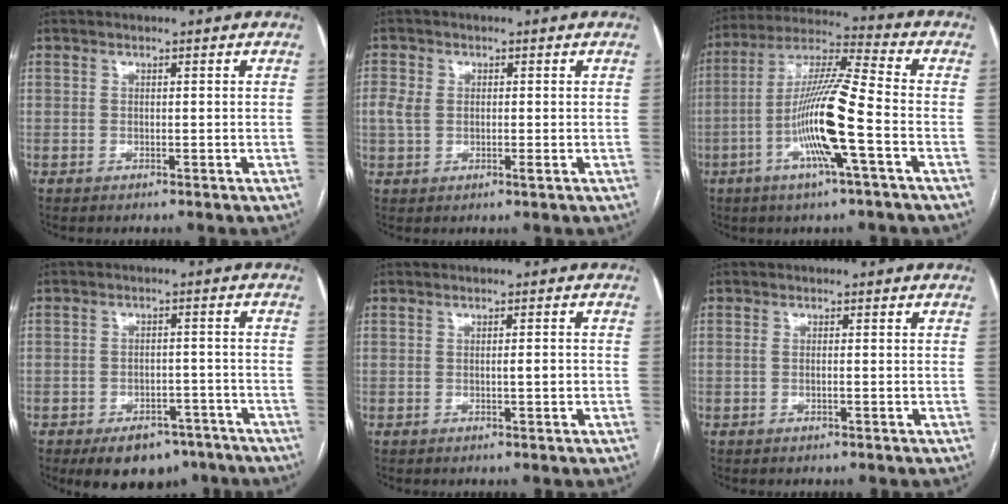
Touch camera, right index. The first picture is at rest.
{"total": 3.6, "force": [0.1, 2.2, 2.9], "torque": [-0.068, 0.006, 0.006]}
{"total": 14.1, "force": [-4.2, 0.0, 13.4], "torque": [-0.261, 0.002, -0.084]}
{"total": 9.2, "force": [-6.7, 5.1, 3.8], "torque": [-0.039, 0.015, -0.091]}
{"total": 1.6, "force": [-0.3, 0.1, 1.5], "torque": [-0.023, 0.001, -0.005]}
{"total": 0.9, "force": [-0.1, 0.2, 0.9], "torque": [-0.020, 0.005, 0.000]}